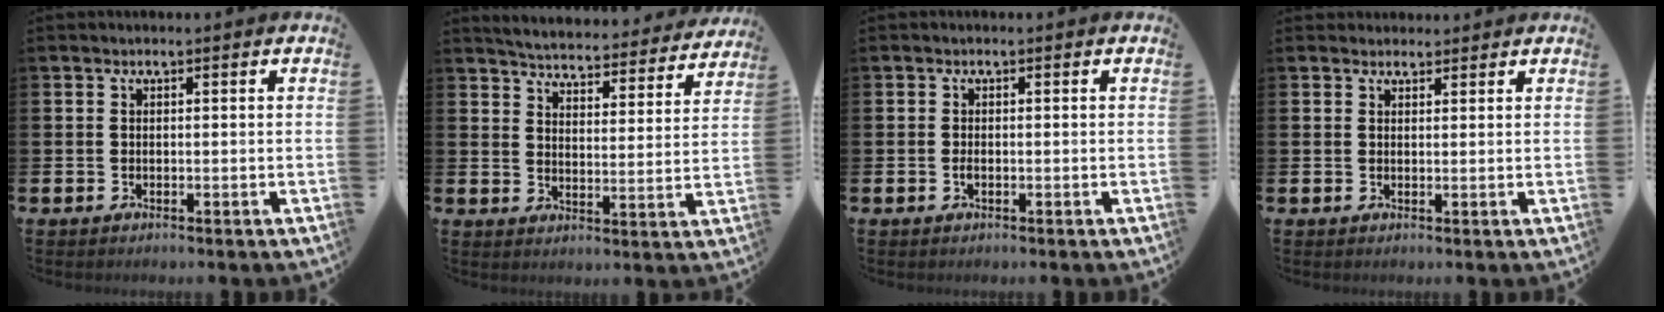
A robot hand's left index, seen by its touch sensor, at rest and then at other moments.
{"total": 5.0, "force": [4.9, 0.4, 0.8], "torque": [-0.032, -0.042, 0.080]}
{"total": 0.8, "force": [-0.2, 0.3, 0.7], "torque": [-0.014, 0.001, -0.005]}
{"total": 2.1, "force": [1.9, 0.7, -0.1], "torque": [0.009, -0.006, 0.035]}